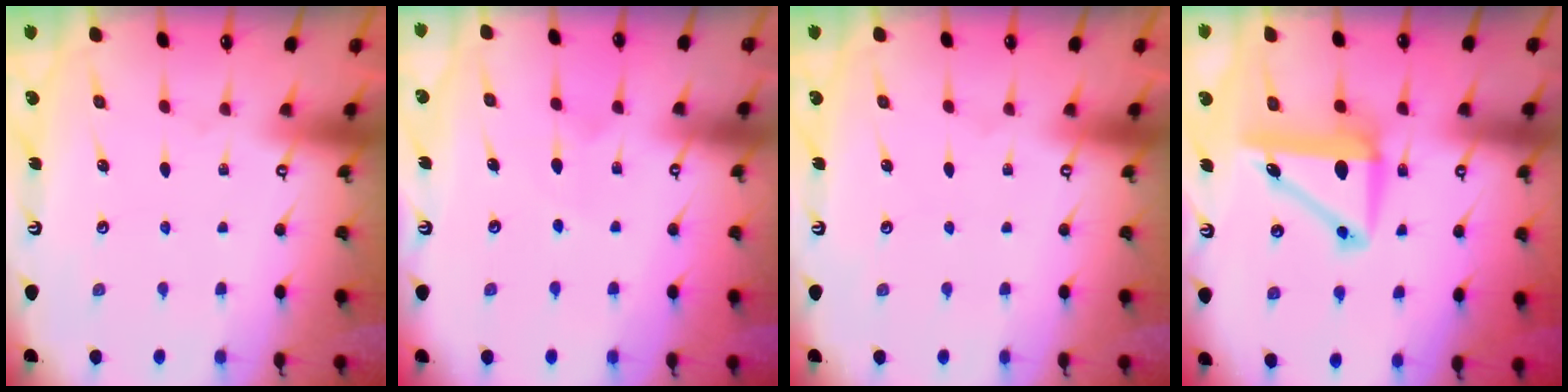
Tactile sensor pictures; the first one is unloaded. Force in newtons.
{"total": 5.3, "press": 5.3, "slide": 0.7}
{"total": 0.0}
{"total": 9.3, "press": 9.1, "slide": 1.8}